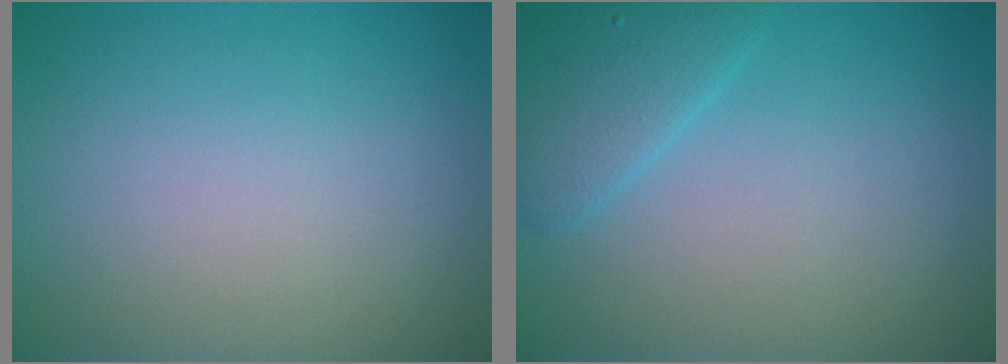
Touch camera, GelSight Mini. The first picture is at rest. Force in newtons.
{"total": 2.6, "press": 2.6, "slide": 0.2}